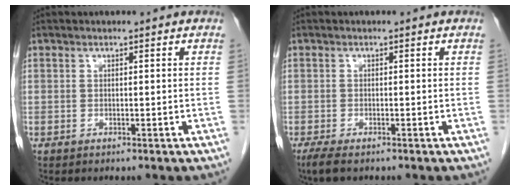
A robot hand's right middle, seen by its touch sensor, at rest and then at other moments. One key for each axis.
{"total": 3.1, "fx": -2.3, "fy": 0.9, "fz": 2.0, "tx": -0.040, "ty": -0.010, "tz": -0.035}